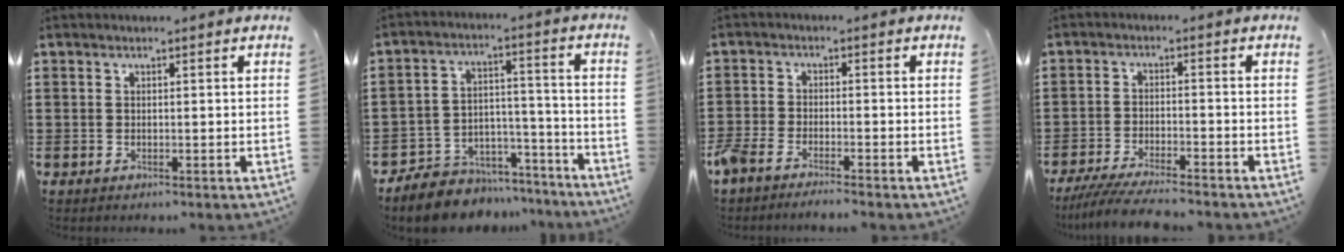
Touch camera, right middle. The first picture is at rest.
{"total": 7.4, "force": [-7.0, 2.5, 0.4], "torque": [-0.007, 0.025, -0.135]}
{"total": 3.1, "force": [-2.9, 0.5, 1.0], "torque": [-0.041, -0.005, -0.066]}
{"total": 5.1, "force": [-4.7, 0.2, 1.9], "torque": [-0.044, -0.013, -0.093]}